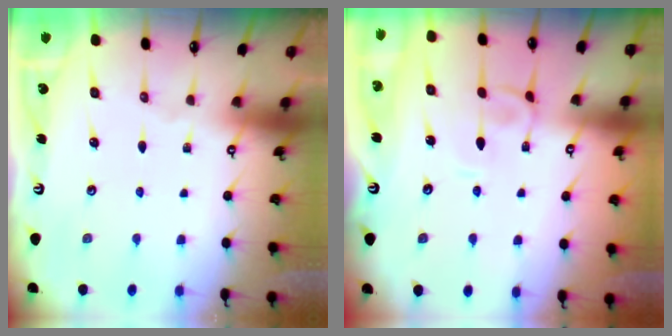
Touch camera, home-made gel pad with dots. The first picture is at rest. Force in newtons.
{"total": 3.8, "press": 3.8, "slide": 0.1}